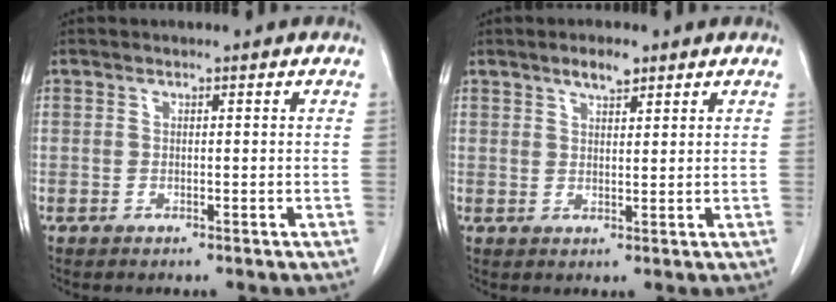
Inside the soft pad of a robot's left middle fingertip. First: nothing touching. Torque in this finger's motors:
{"motor_torque": [0.49, -0.40, 0.00, 0.01]}